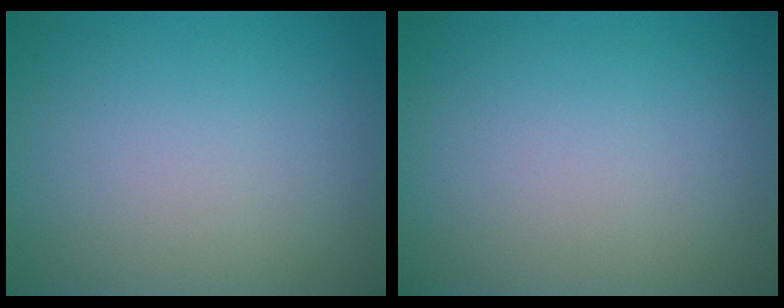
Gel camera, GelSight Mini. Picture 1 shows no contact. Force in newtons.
{"total": 0.0}